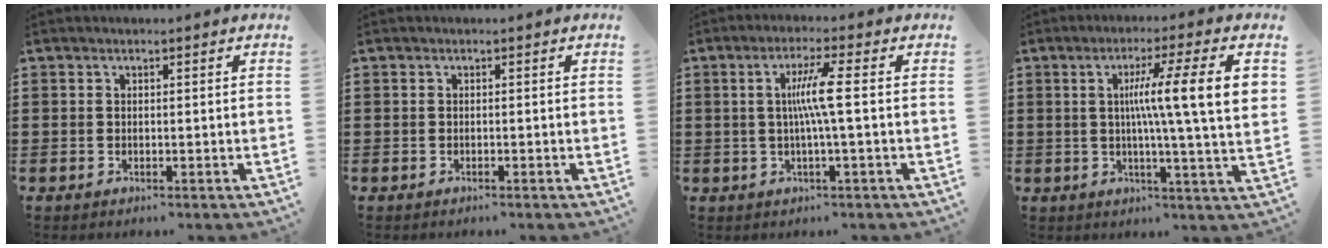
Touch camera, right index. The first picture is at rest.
{"total": 0.0}
{"total": 5.8, "force": [0.1, -0.5, 5.8], "torque": [-0.108, -0.006, -0.005]}
{"total": 12.1, "force": [2.3, 0.4, 11.9], "torque": [-0.212, 0.001, 0.030]}